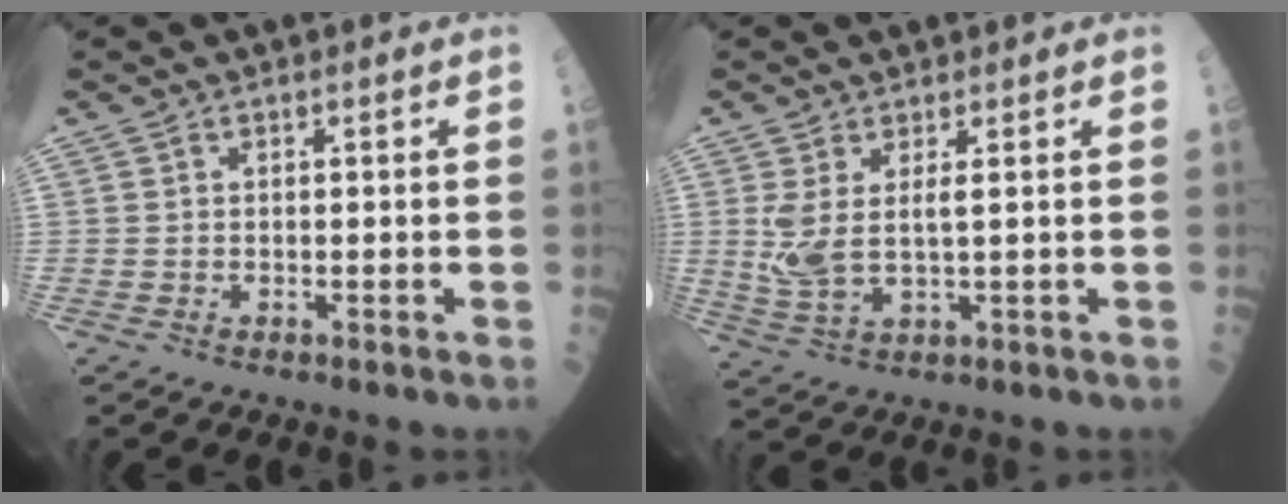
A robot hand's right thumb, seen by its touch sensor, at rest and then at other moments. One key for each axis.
{"total": 6.2, "fx": 1.1, "fy": 2.1, "fz": 5.7, "tx": -0.144, "ty": -0.013, "tz": 0.033}